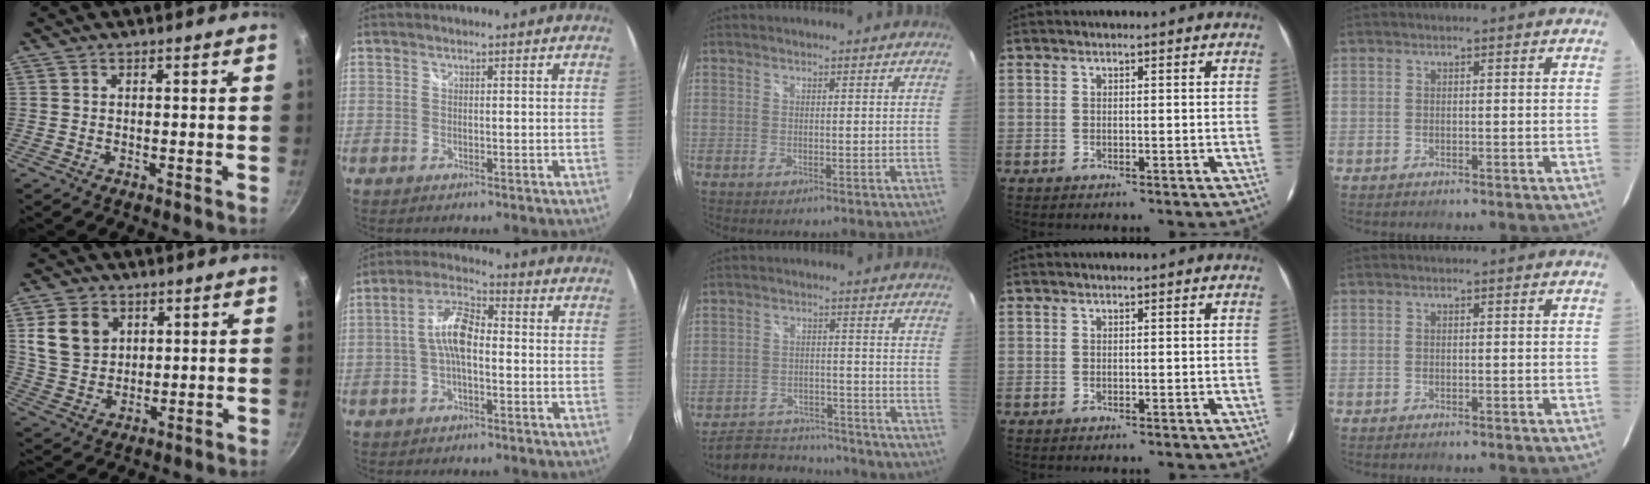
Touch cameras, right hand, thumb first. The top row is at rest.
{"thumb": {"total": 9.3, "force": [3.1, 7.3, 4.9], "torque": [-0.072, -0.008, 0.063]}, "index": {"total": 7.7, "force": [-0.9, 3.1, 7.0], "torque": [-0.144, 0.021, -0.020]}, "middle": {"total": 12.5, "force": [-11.3, 4.2, 3.3], "torque": [-0.086, 0.016, -0.157]}}